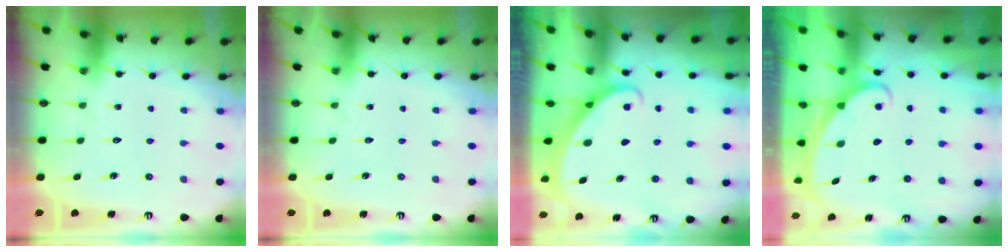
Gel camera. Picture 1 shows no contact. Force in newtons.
{"total": 0.0}
{"total": 1.8, "press": 1.8, "slide": 0.1}
{"total": 1.7, "press": 1.7, "slide": 0.1}